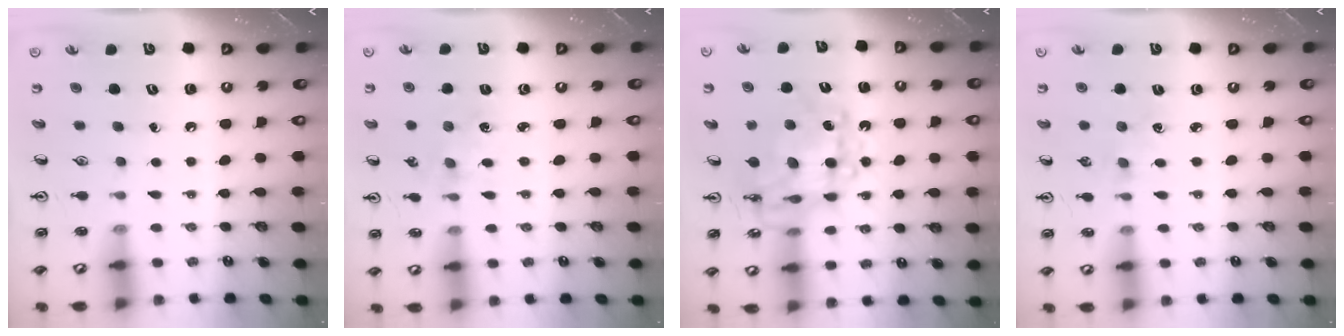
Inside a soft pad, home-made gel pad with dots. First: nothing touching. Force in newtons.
{"total": 1.3, "press": 1.3, "slide": 0.2}
{"total": 12.7, "press": 12.7, "slide": 1.1}
{"total": 1.3, "press": 1.3, "slide": 0.3}